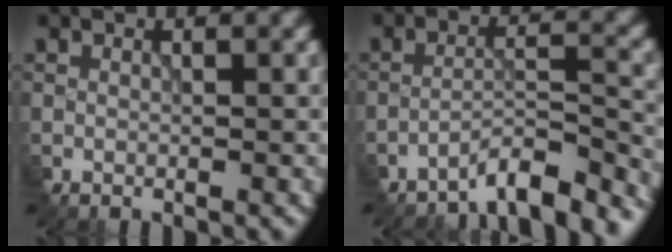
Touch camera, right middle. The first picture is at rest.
{"total": 5.6, "force": [-5.3, 0.7, 1.8], "torque": [-0.028, 0.003, -0.086]}